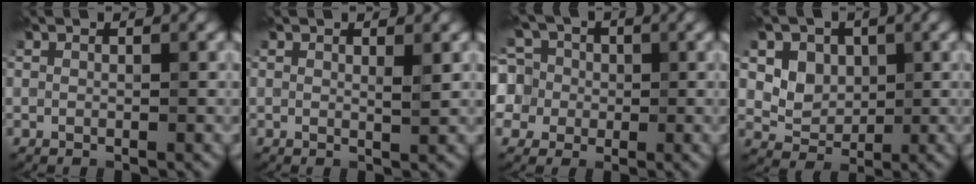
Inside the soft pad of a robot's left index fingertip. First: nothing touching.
{"total": 0.9, "force": [0.3, 0.1, 0.9], "torque": [-0.015, 0.000, 0.006]}
{"total": 9.0, "force": [2.4, 7.9, 3.7], "torque": [-0.090, 0.049, 0.010]}
{"total": 4.2, "force": [1.5, 3.3, 2.2], "torque": [-0.046, -0.006, 0.033]}